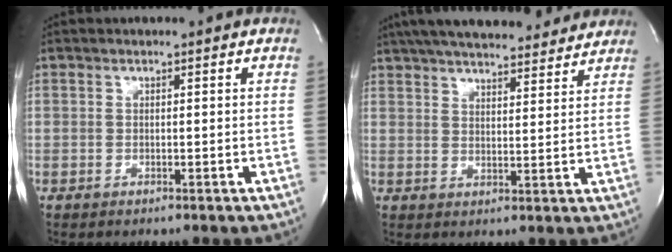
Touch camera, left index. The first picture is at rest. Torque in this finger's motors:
{"motor_torque": [1.11, -1.03, 0.70, 0.15]}